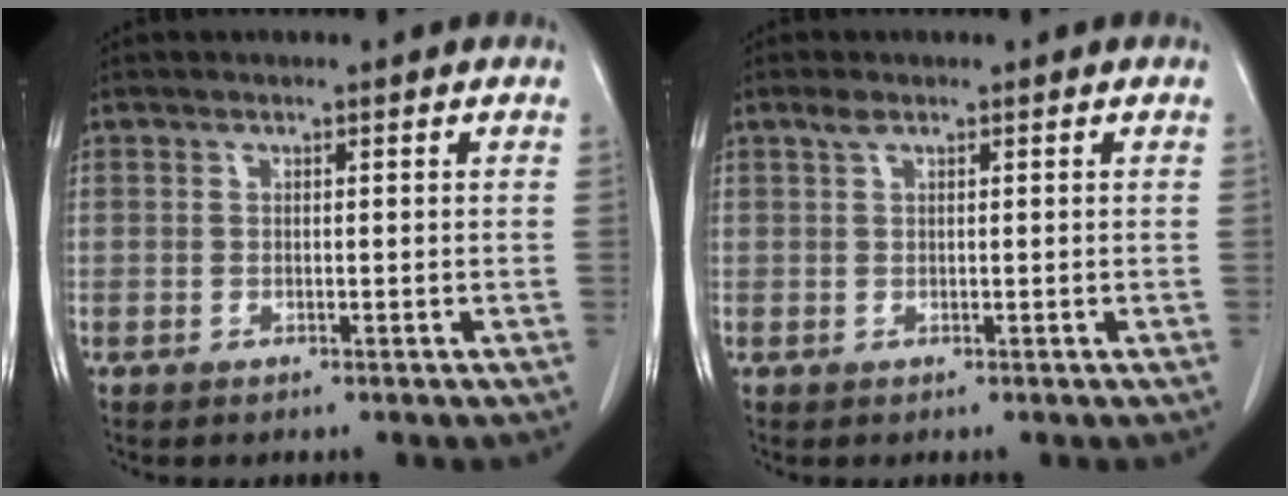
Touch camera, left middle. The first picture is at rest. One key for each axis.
{"total": 1.0, "fx": 0.7, "fy": 0.3, "fz": 0.7, "tx": -0.019, "ty": 0.008, "tz": 0.016}